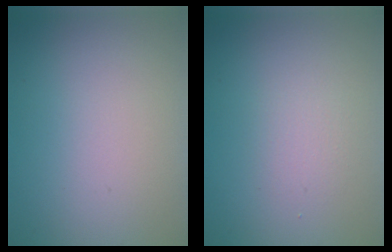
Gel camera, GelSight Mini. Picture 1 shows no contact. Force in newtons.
{"total": 1.3, "press": 1.3, "slide": 0.1}